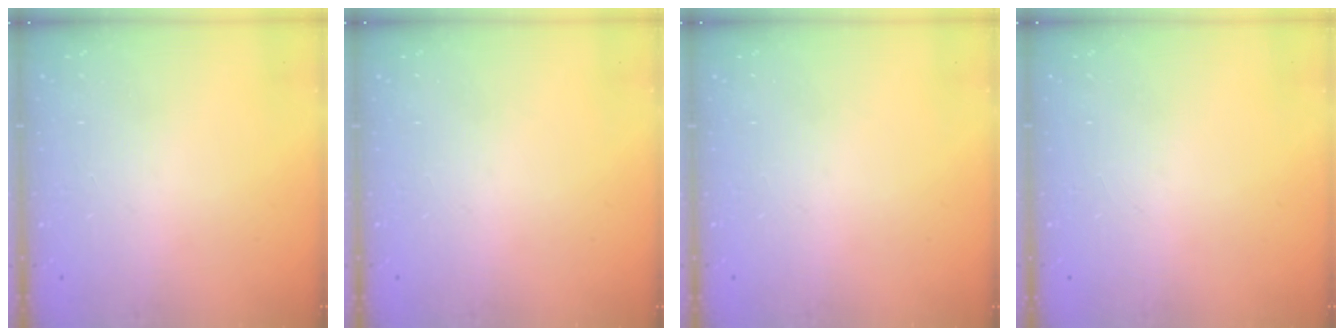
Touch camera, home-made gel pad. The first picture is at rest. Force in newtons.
{"total": 0.0}
{"total": 0.0}
{"total": 0.0}